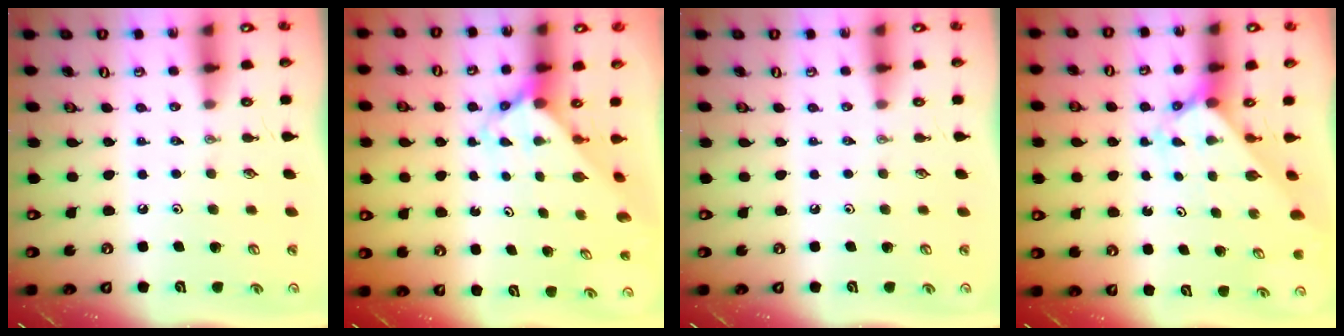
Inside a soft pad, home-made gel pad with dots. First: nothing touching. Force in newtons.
{"total": 3.4, "press": 3.4, "slide": 0.3}
{"total": 0.0}
{"total": 2.0, "press": 2.0, "slide": 0.1}